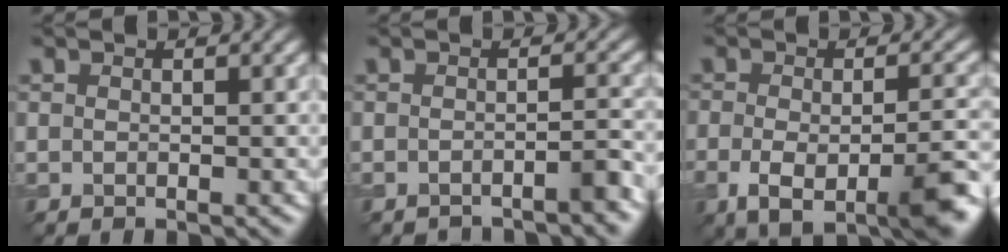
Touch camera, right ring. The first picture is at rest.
{"total": 2.8, "force": [-2.5, 0.2, 1.2], "torque": [-0.011, 0.001, -0.039]}
{"total": 8.2, "force": [-3.3, 3.2, 6.8], "torque": [-0.118, -0.015, -0.054]}